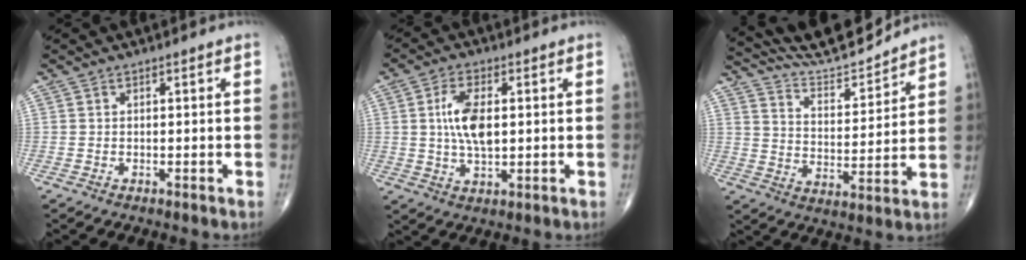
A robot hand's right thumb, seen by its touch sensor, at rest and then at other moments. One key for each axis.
{"total": 8.4, "fx": 1.1, "fy": 4.1, "fz": 7.3, "tx": -0.141, "ty": -0.002, "tz": 0.021}
{"total": 13.2, "fx": 12.7, "fy": 0.8, "fz": 3.3, "tx": -0.043, "ty": -0.067, "tz": 0.221}